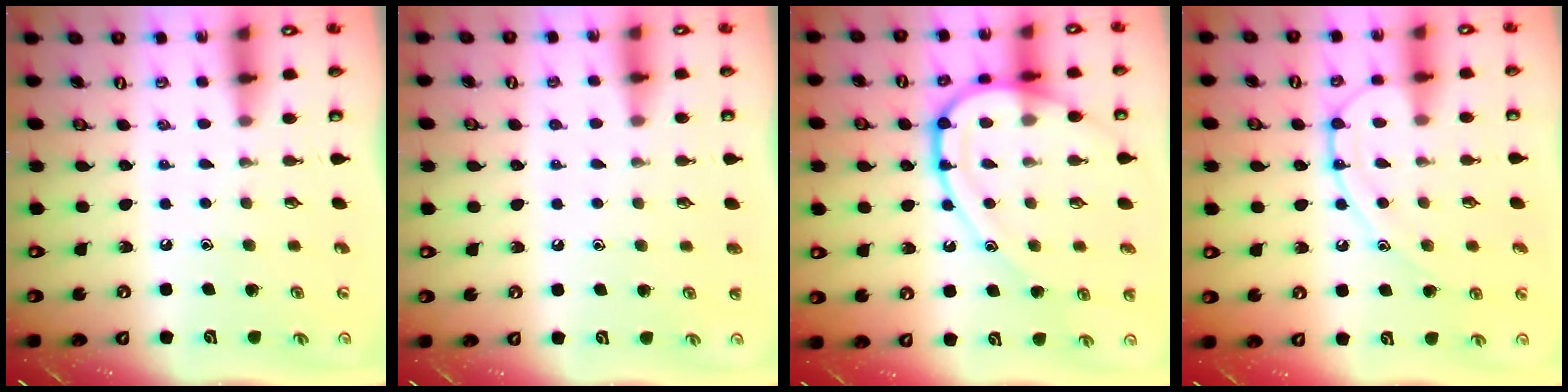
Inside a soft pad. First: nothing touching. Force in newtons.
{"total": 1.1, "press": 1.1, "slide": 0.3}
{"total": 16.8, "press": 16.8, "slide": 1.5}
{"total": 10.7, "press": 10.7, "slide": 0.4}